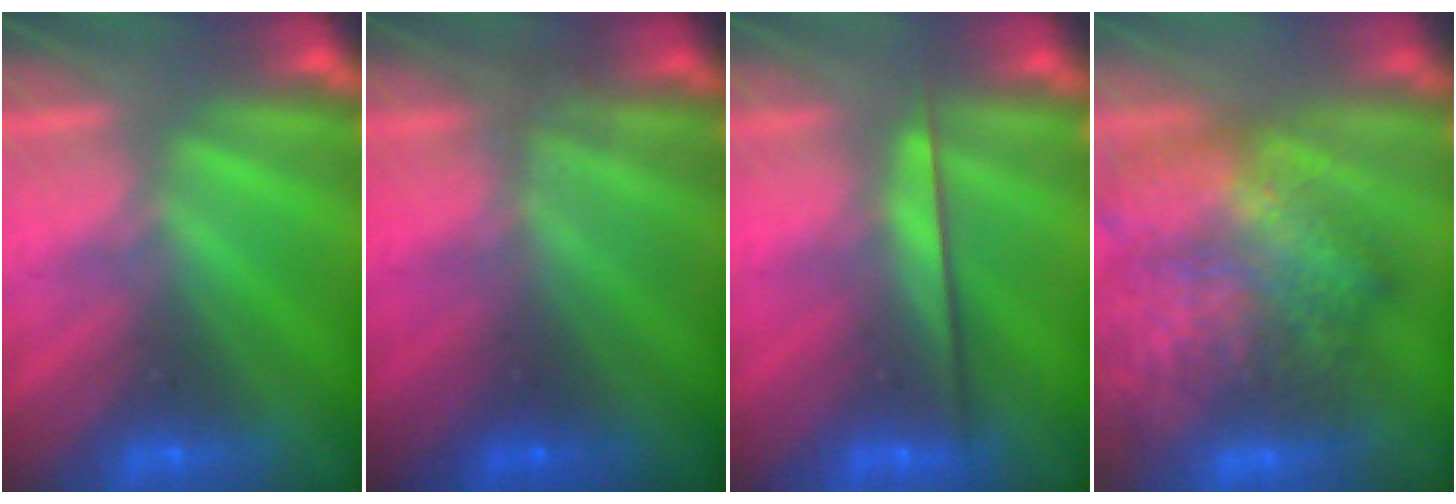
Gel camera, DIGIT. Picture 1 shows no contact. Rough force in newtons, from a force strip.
{"total": 1.0}
{"total": 2.4}
{"total": 9.2}